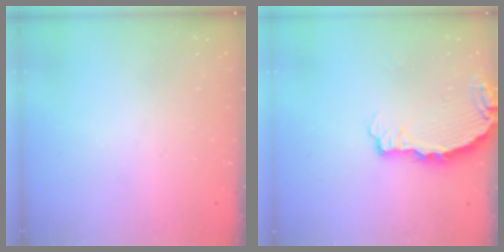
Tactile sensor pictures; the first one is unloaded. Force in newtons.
{"total": 4.0, "press": 4.0, "slide": 0.5}